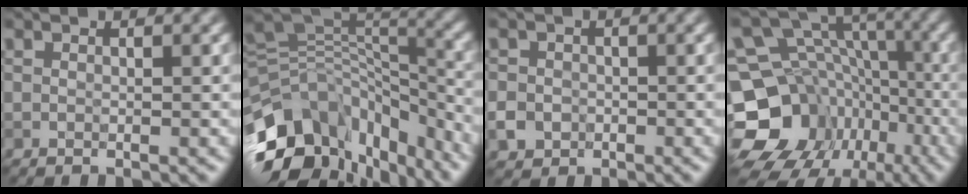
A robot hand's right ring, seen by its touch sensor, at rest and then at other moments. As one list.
[{"total": 14.0, "force": [-7.9, 8.1, 8.2], "torque": [-0.184, 0.012, -0.123]}, {"total": 2.2, "force": [-0.7, 2.0, 0.6], "torque": [-0.006, -0.002, -0.014]}, {"total": 16.1, "force": [-6.5, 13.0, 7.0], "torque": [-0.161, 0.001, -0.087]}]